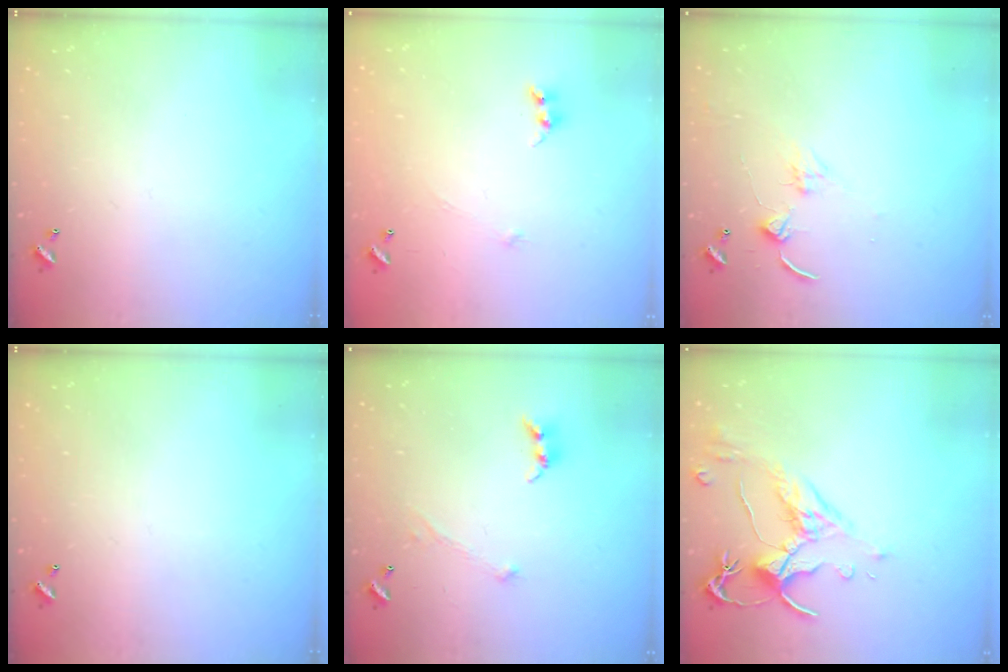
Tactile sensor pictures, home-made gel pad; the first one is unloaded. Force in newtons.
{"total": 4.1, "press": 4.1, "slide": 0.2}
{"total": 2.4, "press": 2.3, "slide": 0.4}
{"total": 0.0}
{"total": 0.0}
{"total": 2.5, "press": 2.1, "slide": 1.4}